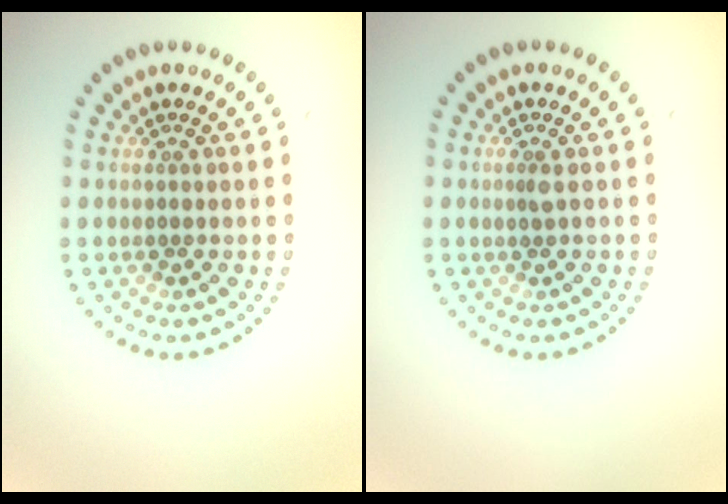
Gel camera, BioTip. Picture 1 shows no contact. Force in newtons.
{"total": 0.8, "press": 0.6, "slide": 0.6}